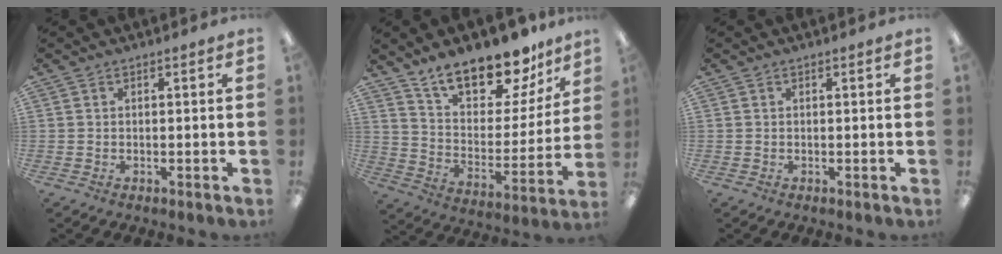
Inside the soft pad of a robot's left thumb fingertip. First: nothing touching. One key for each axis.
{"total": 18.7, "fx": 15.7, "fy": 7.0, "fz": 7.5, "tx": -0.122, "ty": -0.112, "tz": 0.275}
{"total": 0.0}